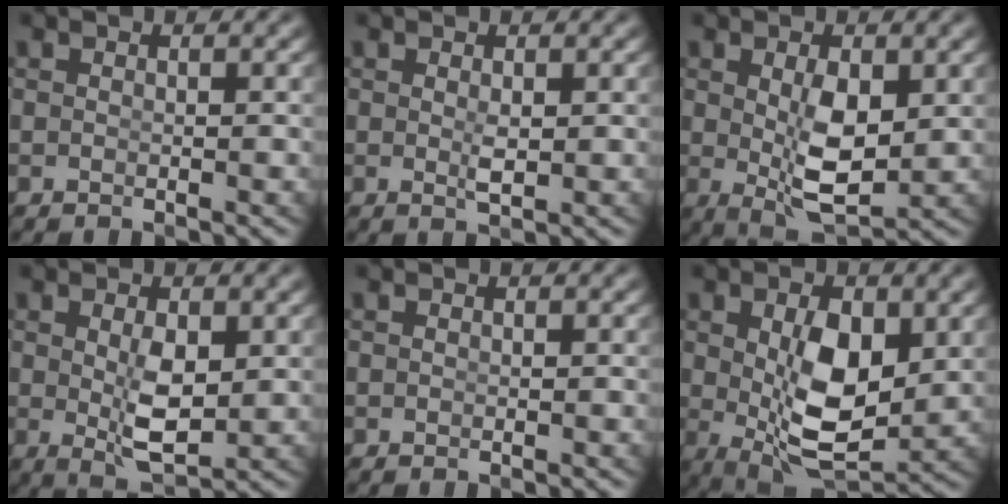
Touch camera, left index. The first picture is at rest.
{"total": 1.1, "force": [0.1, -0.1, 1.0], "torque": [-0.022, -0.011, 0.011]}
{"total": 5.7, "force": [-0.1, 2.3, 5.2], "torque": [-0.084, -0.024, 0.016]}
{"total": 4.2, "force": [0.0, 1.5, 3.9], "torque": [-0.068, -0.021, 0.015]}
{"total": 0.0}
{"total": 8.4, "force": [-0.8, 4.5, 7.0], "torque": [-0.124, -0.042, 0.016]}